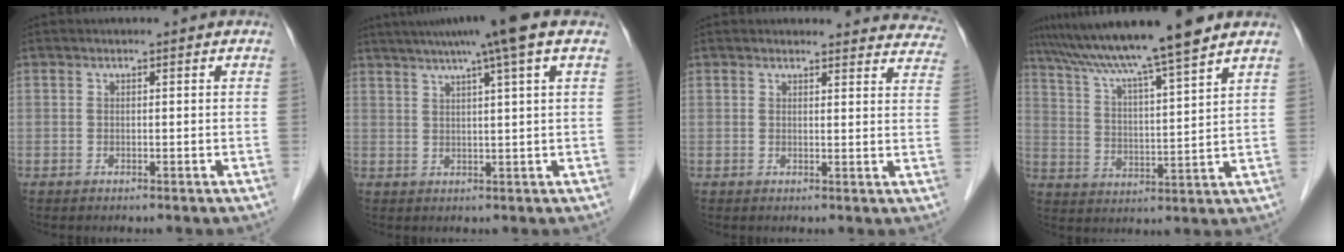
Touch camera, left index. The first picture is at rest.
{"total": 9.9, "force": [6.8, -1.1, 7.1], "torque": [-0.115, 0.023, 0.089]}
{"total": 13.7, "force": [13.2, 3.2, 1.4], "torque": [0.028, -0.042, 0.109]}
{"total": 15.2, "force": [12.5, -0.7, 8.6], "torque": [-0.151, 0.013, 0.204]}